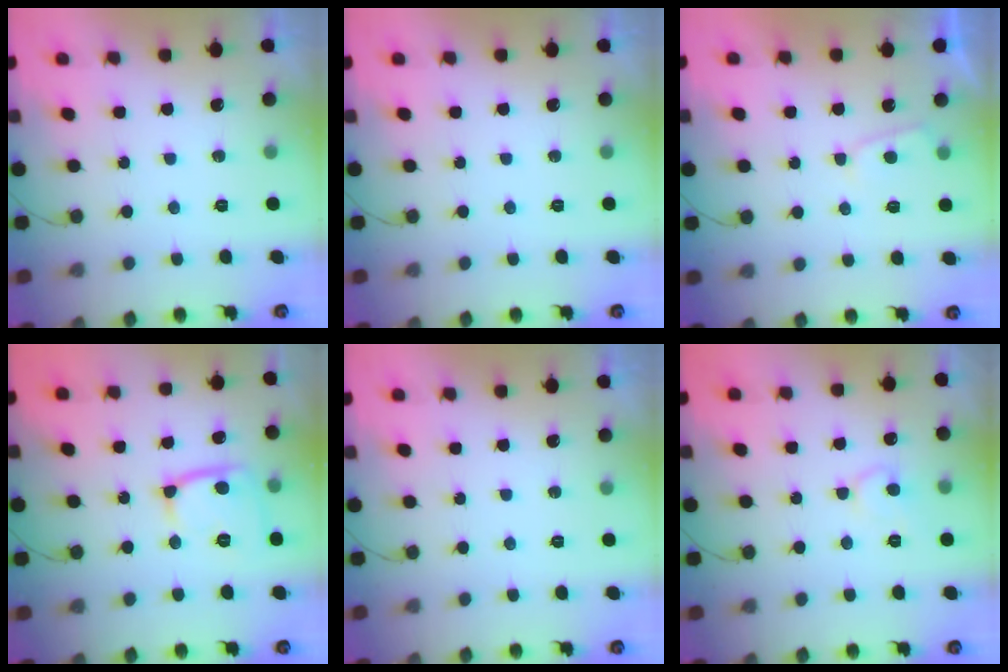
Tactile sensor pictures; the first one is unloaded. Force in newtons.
{"total": 0.0}
{"total": 3.2, "press": 3.2, "slide": 0.3}
{"total": 12.8, "press": 12.7, "slide": 1.4}
{"total": 0.0}
{"total": 6.8, "press": 6.8, "slide": 0.7}